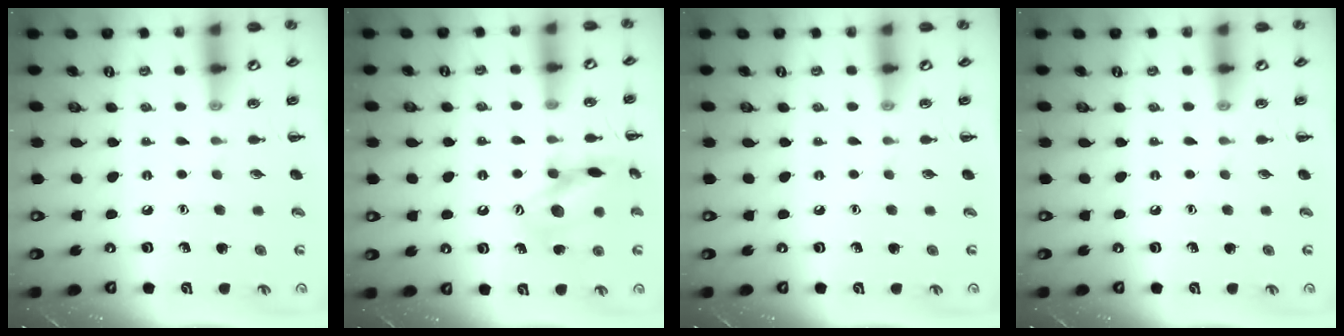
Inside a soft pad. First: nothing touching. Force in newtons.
{"total": 14.6, "press": 14.6, "slide": 1.2}
{"total": 0.0}
{"total": 0.0}